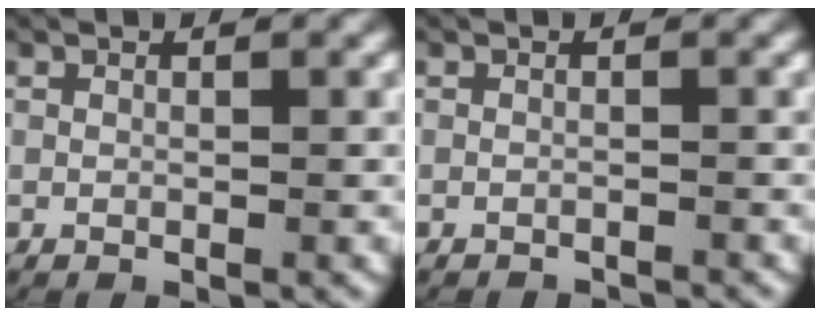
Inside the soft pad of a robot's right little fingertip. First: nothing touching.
{"total": 1.2, "force": [-1.2, 0.0, 0.0], "torque": [-0.003, -0.006, -0.016]}